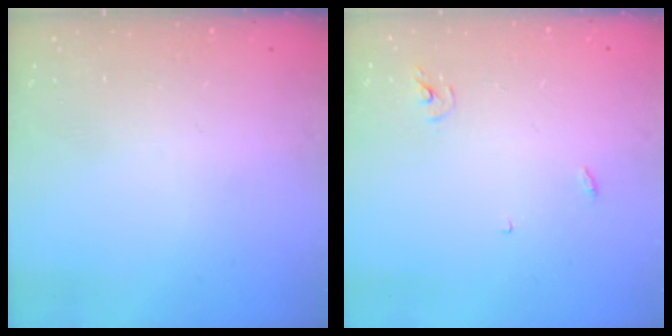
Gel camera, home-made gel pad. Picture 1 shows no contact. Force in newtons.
{"total": 3.0, "press": 3.0, "slide": 0.2}